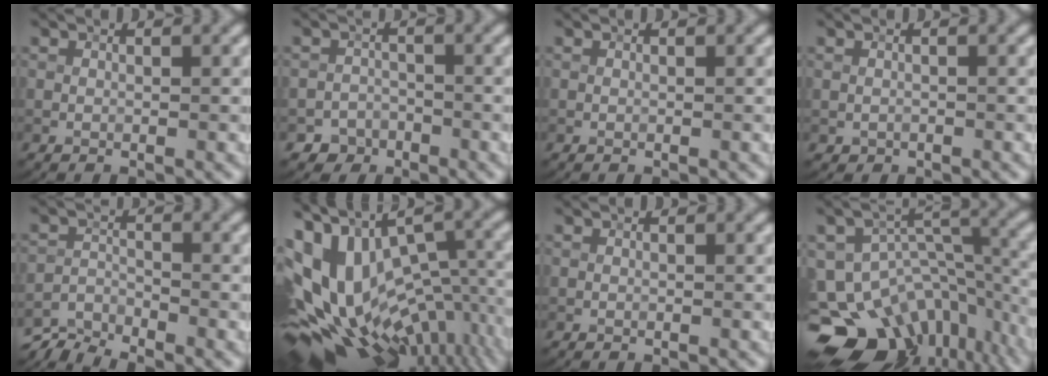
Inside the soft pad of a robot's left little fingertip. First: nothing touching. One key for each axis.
{"total": 2.8, "fx": -2.0, "fy": 1.9, "fz": 0.0, "tx": 0.017, "ty": 0.002, "tz": -0.035}
{"total": 0.0}
{"total": 0.5, "fx": -0.2, "fy": 0.5, "fz": 0.2, "tx": -0.003, "ty": -0.004, "tz": -0.003}
{"total": 4.6, "fx": -4.3, "fy": 1.0, "fz": 1.2, "tx": -0.020, "ty": -0.011, "tz": -0.087}
{"total": 17.7, "fx": -1.0, "fy": 9.9, "fz": 14.7, "tx": -0.230, "ty": -0.004, "tz": 0.019}
{"total": 0.0}
{"total": 15.6, "fx": -10.0, "fy": 10.1, "fz": 6.4, "tx": -0.125, "ty": -0.008, "tz": -0.129}